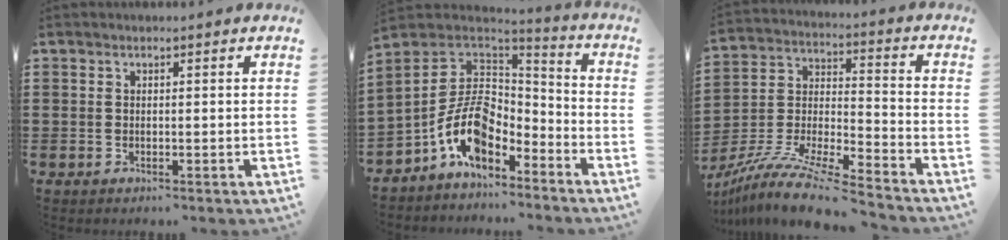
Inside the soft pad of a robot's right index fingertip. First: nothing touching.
{"total": 11.3, "force": [-4.9, 6.6, 7.7], "torque": [-0.182, 0.006, -0.100]}
{"total": 10.7, "force": [-9.8, 0.4, 4.3], "torque": [-0.086, 0.006, -0.200]}